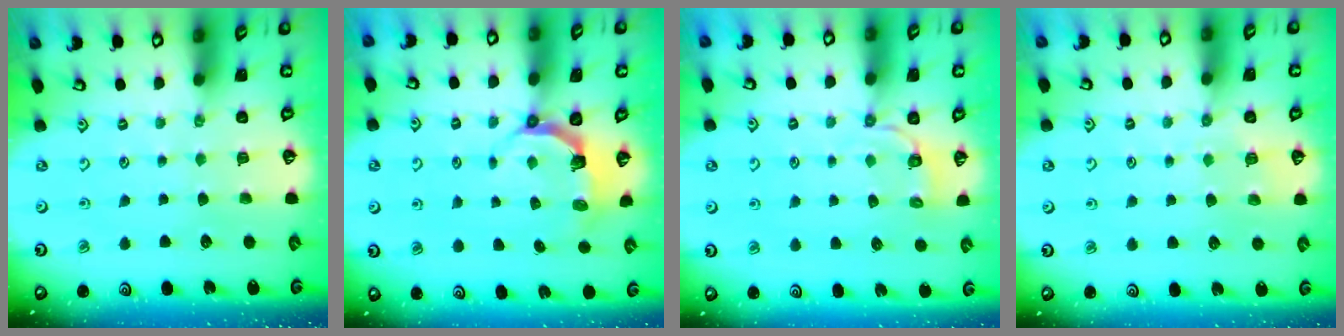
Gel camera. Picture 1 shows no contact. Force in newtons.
{"total": 4.8, "press": 3.2, "slide": 3.6}
{"total": 3.3, "press": 1.9, "slide": 2.7}
{"total": 5.1, "press": 5.1, "slide": 0.9}